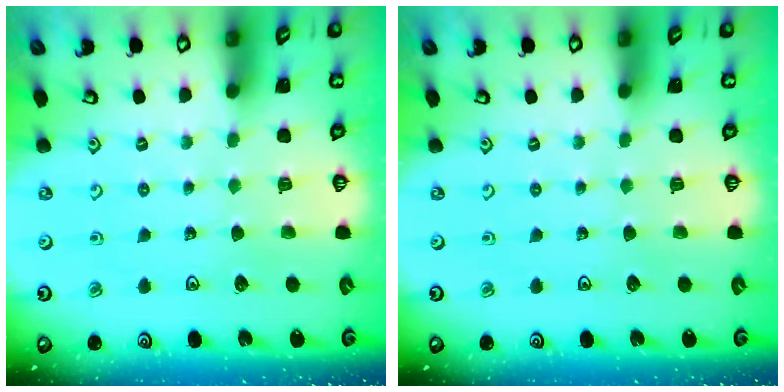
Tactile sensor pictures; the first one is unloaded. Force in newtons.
{"total": 0.0}